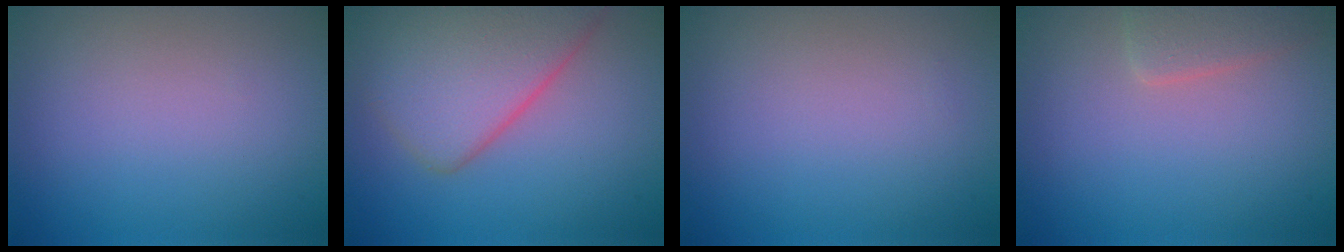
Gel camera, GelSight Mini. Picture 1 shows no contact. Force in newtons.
{"total": 7.6, "press": 7.6, "slide": 0.6}
{"total": 0.0}
{"total": 2.0, "press": 2.0, "slide": 0.2}